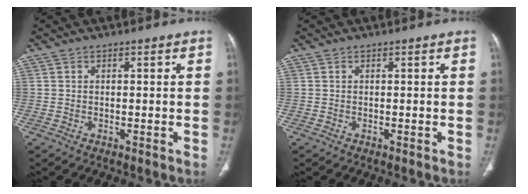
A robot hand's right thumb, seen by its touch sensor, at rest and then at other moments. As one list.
[{"total": 0.0}]